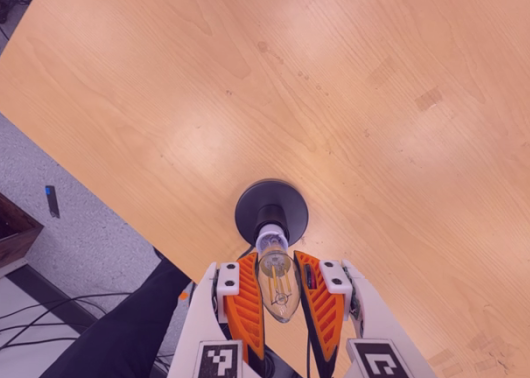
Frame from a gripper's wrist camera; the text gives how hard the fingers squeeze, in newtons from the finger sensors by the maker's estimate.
{"total": 22.2, "left": 25.0, "right": 19.4}